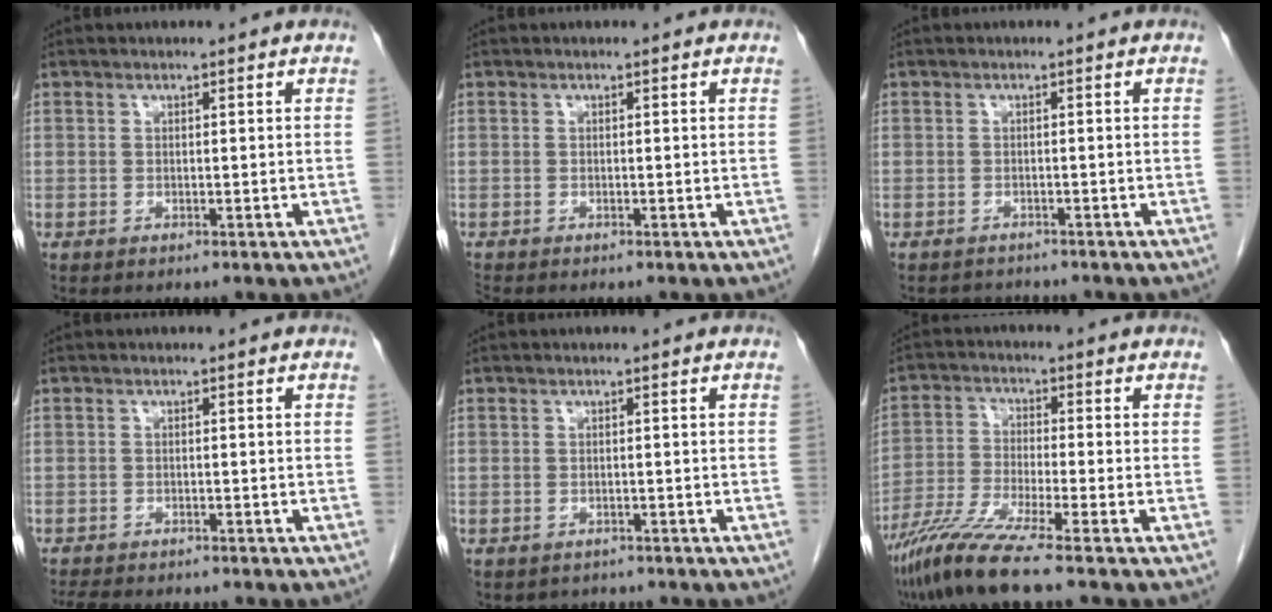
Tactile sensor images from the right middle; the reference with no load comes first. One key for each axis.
{"total": 0.6, "fx": -0.6, "fy": 0.0, "fz": 0.0, "tx": -0.007, "ty": -0.003, "tz": -0.014}
{"total": 2.2, "fx": -2.1, "fy": 0.7, "fz": -0.4, "tx": 0.002, "ty": -0.007, "tz": -0.033}
{"total": 6.9, "fx": -6.0, "fy": 1.5, "fz": 3.0, "tx": -0.048, "ty": -0.010, "tz": -0.087}
{"total": 2.4, "fx": -2.1, "fy": 1.2, "fz": 0.1, "tx": -0.007, "ty": -0.001, "tz": -0.028}
{"total": 9.2, "fx": -7.0, "fy": -1.4, "fz": 5.8, "tx": -0.115, "ty": -0.037, "tz": -0.134}